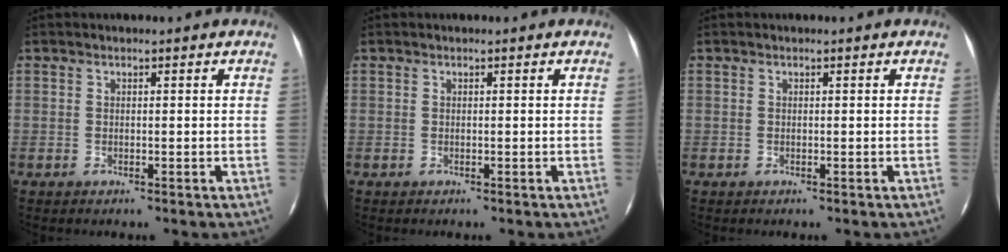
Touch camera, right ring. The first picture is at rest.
{"total": 0.0}
{"total": 0.0}